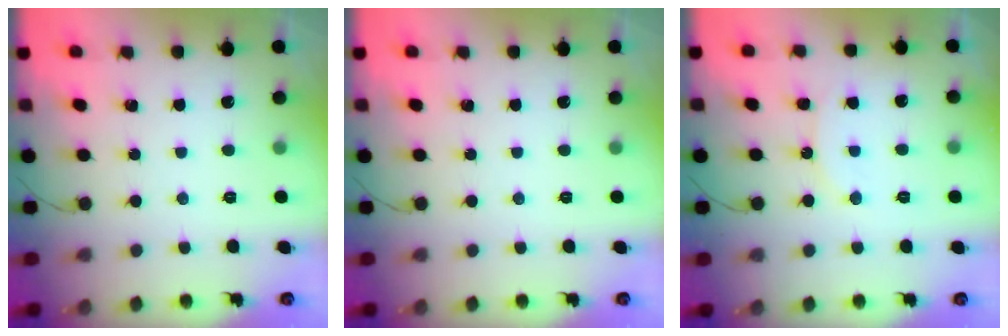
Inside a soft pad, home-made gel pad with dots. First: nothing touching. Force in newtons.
{"total": 0.0}
{"total": 7.6, "press": 7.6, "slide": 0.7}